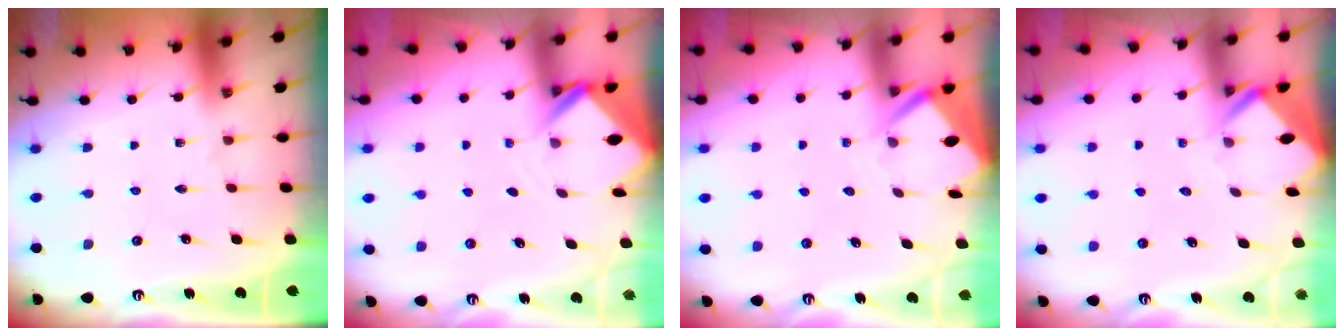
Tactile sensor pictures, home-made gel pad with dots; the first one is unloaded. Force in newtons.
{"total": 2.9, "press": 2.9, "slide": 0.2}
{"total": 3.5, "press": 3.5, "slide": 0.3}
{"total": 3.4, "press": 3.4, "slide": 0.3}